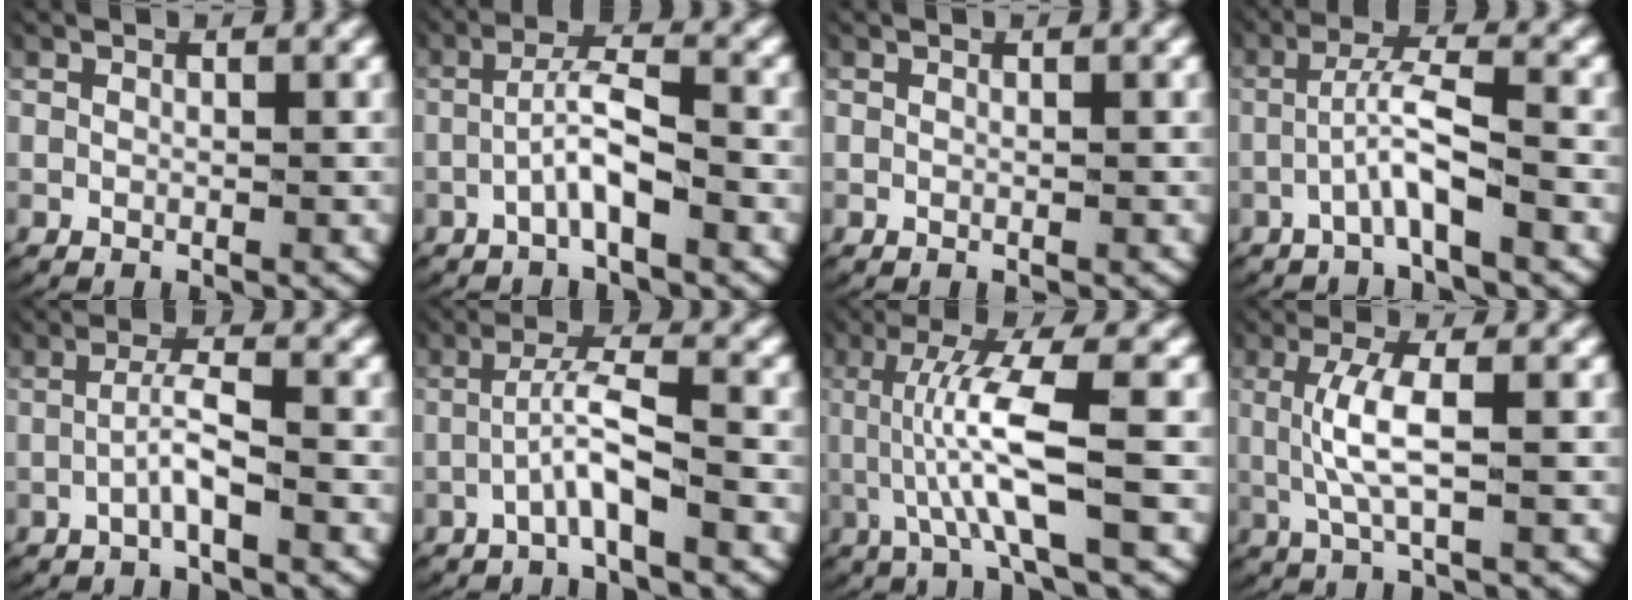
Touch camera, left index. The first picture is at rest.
{"total": 3.3, "force": [-1.2, 0.7, 3.0], "torque": [-0.055, 0.008, -0.024]}
{"total": 0.0}
{"total": 3.6, "force": [-1.0, 0.8, 3.3], "torque": [-0.061, 0.007, -0.020]}
{"total": 2.7, "force": [-1.4, 0.3, 2.3], "torque": [-0.049, 0.001, -0.026]}
{"total": 3.3, "force": [-1.2, 0.7, 3.0], "torque": [-0.059, 0.007, -0.023]}
{"total": 6.7, "force": [0.6, 1.4, 6.5], "torque": [-0.128, 0.005, 0.007]}
{"total": 4.1, "force": [0.2, 0.8, 4.0], "torque": [-0.091, 0.000, 0.006]}